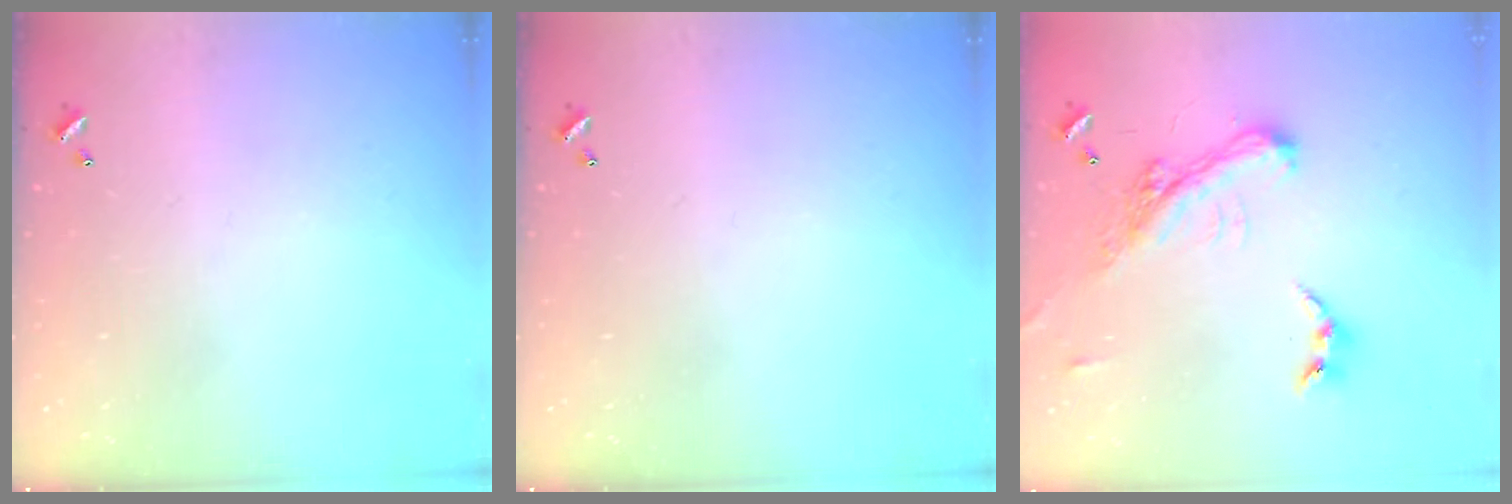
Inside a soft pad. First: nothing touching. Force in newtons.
{"total": 0.0}
{"total": 4.8, "press": 4.7, "slide": 1.1}